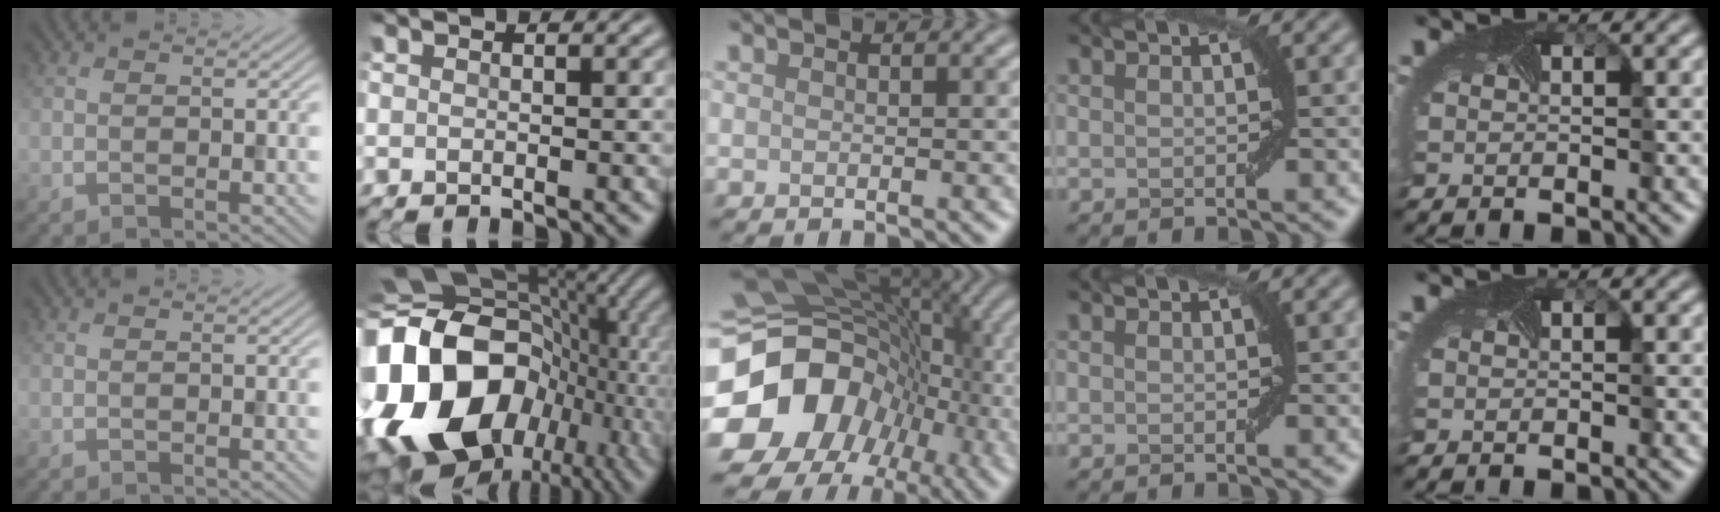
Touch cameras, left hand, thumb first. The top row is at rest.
{"index": {"total": 20.8, "force": [-2.8, 15.5, 13.6], "torque": [-0.323, -0.040, -0.022]}, "middle": {"total": 16.1, "force": [-3.0, 13.2, 8.7], "torque": [-0.187, -0.015, -0.042]}}